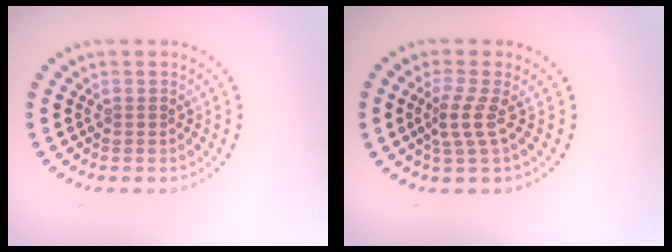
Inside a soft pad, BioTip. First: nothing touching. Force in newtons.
{"total": 2.3, "press": 1.5, "slide": 1.7}